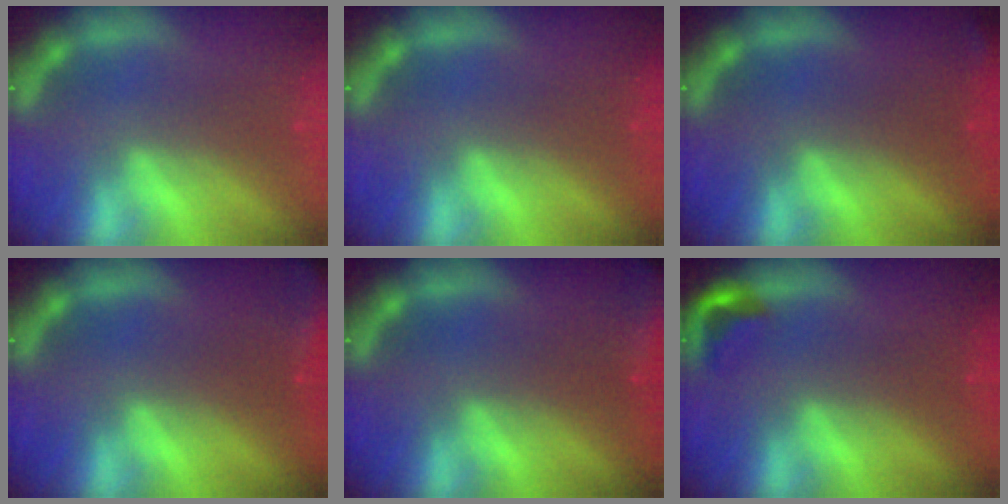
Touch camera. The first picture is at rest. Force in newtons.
{"total": 0.0}
{"total": 0.9}
{"total": 6.4}
{"total": 8.0}
{"total": 2.4}